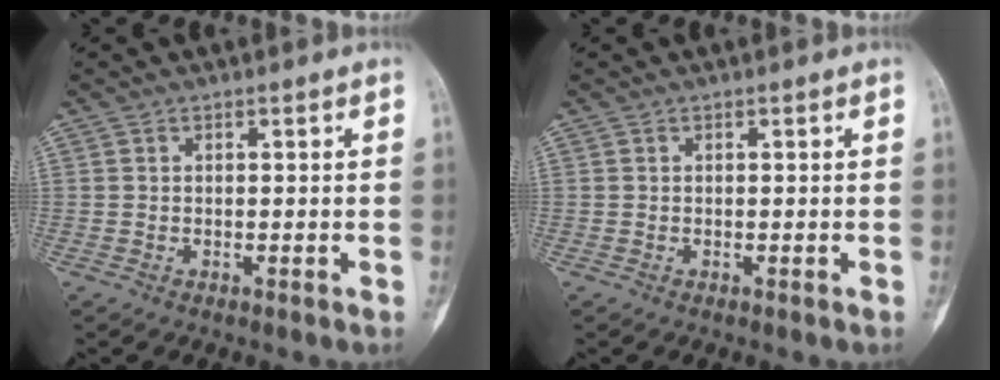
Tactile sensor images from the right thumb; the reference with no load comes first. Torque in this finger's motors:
{"motor_torque": [0.00, 0.00, 0.00, -0.01, 0.00]}